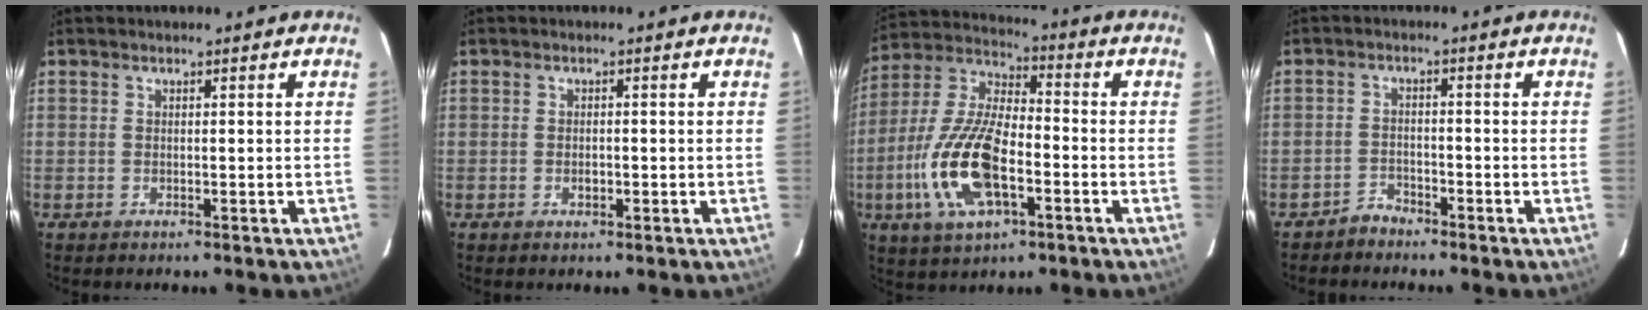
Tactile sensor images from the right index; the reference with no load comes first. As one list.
[{"total": 1.4, "force": [-0.4, 1.1, 0.8], "torque": [-0.013, 0.001, -0.006]}, {"total": 17.4, "force": [-5.4, 7.3, 14.9], "torque": [-0.322, -0.007, -0.103]}, {"total": 2.6, "force": [-2.4, 1.0, 0.0], "torque": [-0.001, 0.007, -0.045]}]